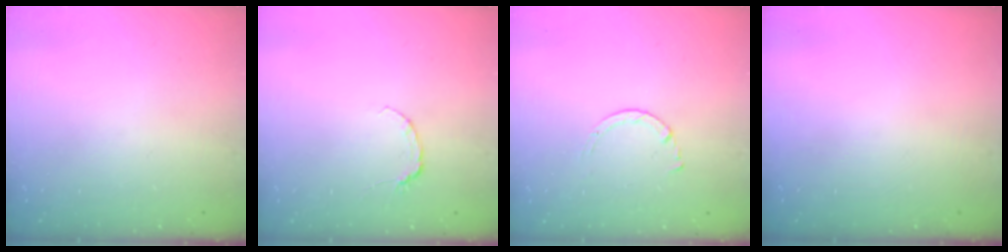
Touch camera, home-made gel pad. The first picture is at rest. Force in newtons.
{"total": 4.0, "press": 4.0, "slide": 0.5}
{"total": 1.7, "press": 1.7, "slide": 0.2}
{"total": 0.0}